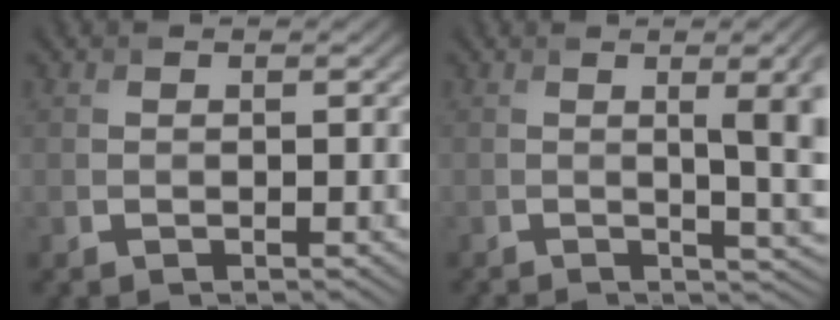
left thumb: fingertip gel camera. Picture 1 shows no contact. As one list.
[{"total": 9.2, "force": [-0.3, 2.9, 8.8], "torque": [-0.090, 0.012, -0.001]}]